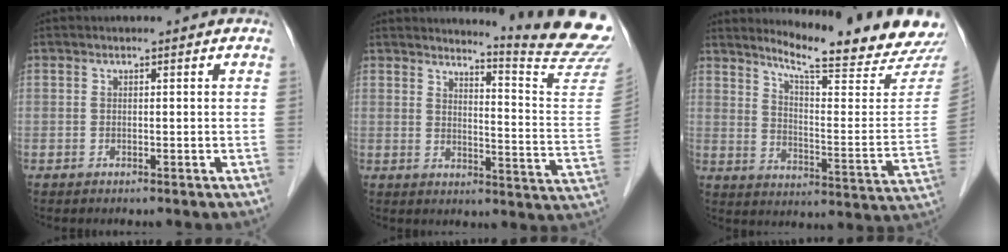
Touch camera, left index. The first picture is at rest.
{"total": 15.2, "force": [14.6, -2.2, 3.5], "torque": [-0.050, -0.133, 0.158]}
{"total": 18.7, "force": [17.2, -0.1, 7.2], "torque": [-0.113, -0.087, 0.226]}